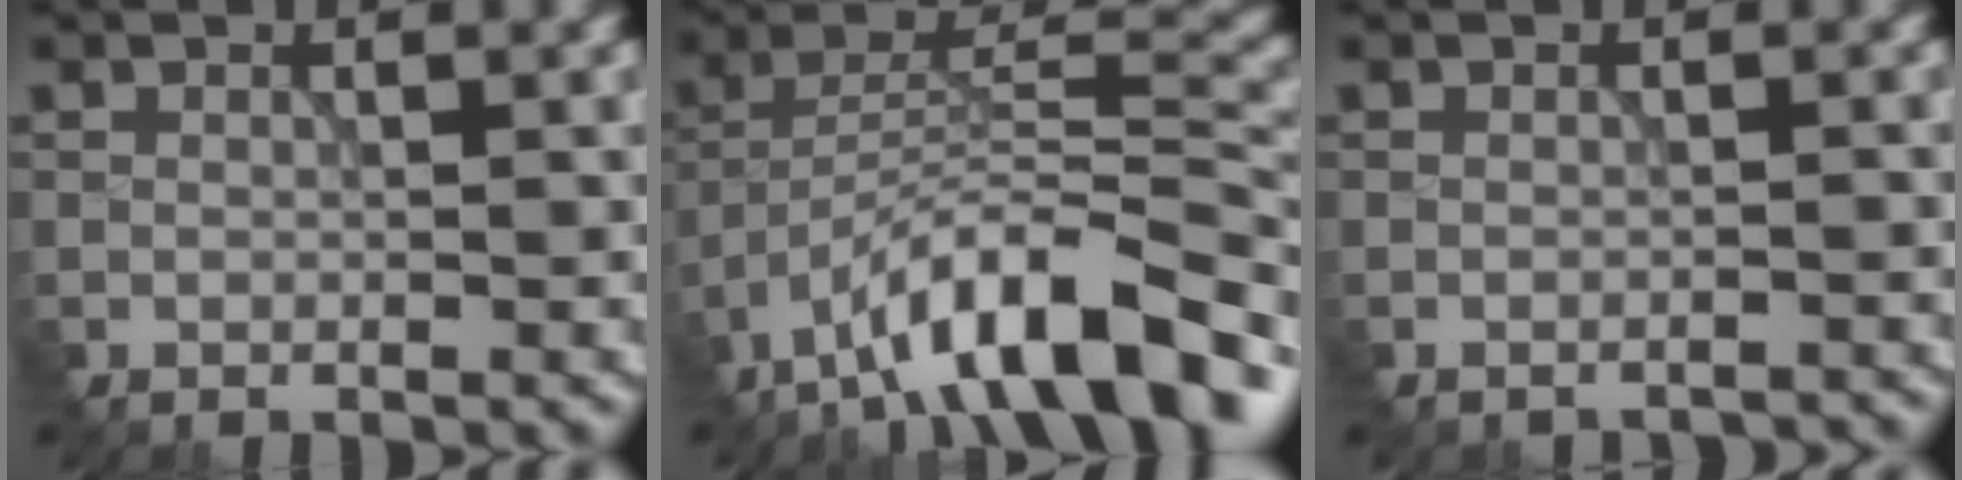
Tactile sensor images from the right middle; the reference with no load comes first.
{"total": 12.6, "force": [-9.0, 4.0, 8.0], "torque": [-0.127, 0.022, -0.156]}
{"total": 2.3, "force": [-2.2, 0.2, 0.5], "torque": [-0.001, 0.000, -0.032]}